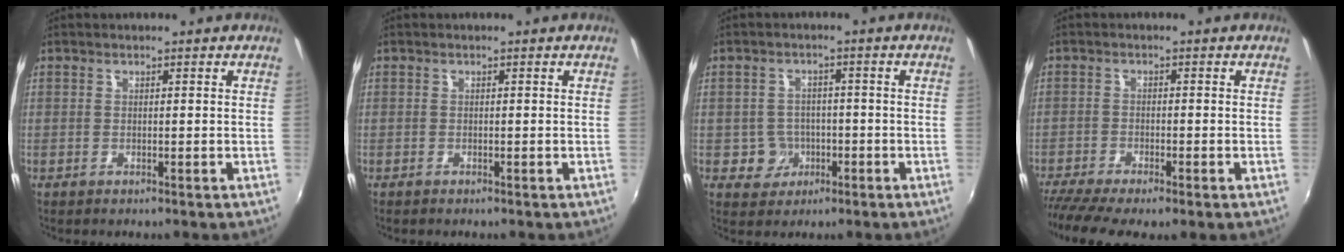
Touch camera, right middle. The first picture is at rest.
{"total": 0.6, "force": [-0.5, 0.2, 0.1], "torque": [-0.004, -0.004, -0.012]}
{"total": 5.0, "force": [-1.7, 4.6, 0.7], "torque": [-0.025, 0.010, -0.017]}
{"total": 7.8, "force": [-6.2, 1.1, 4.7], "torque": [-0.113, -0.038, -0.108]}